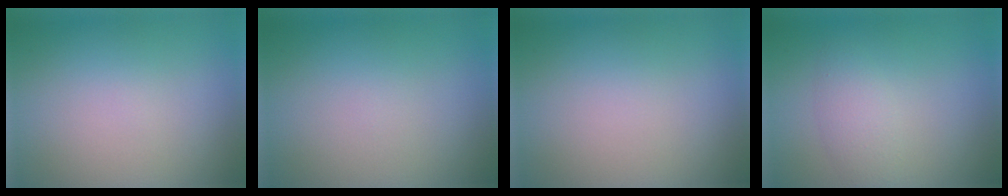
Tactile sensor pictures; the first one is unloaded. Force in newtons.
{"total": 0.0}
{"total": 0.0}
{"total": 2.1, "press": 2.1, "slide": 0.1}